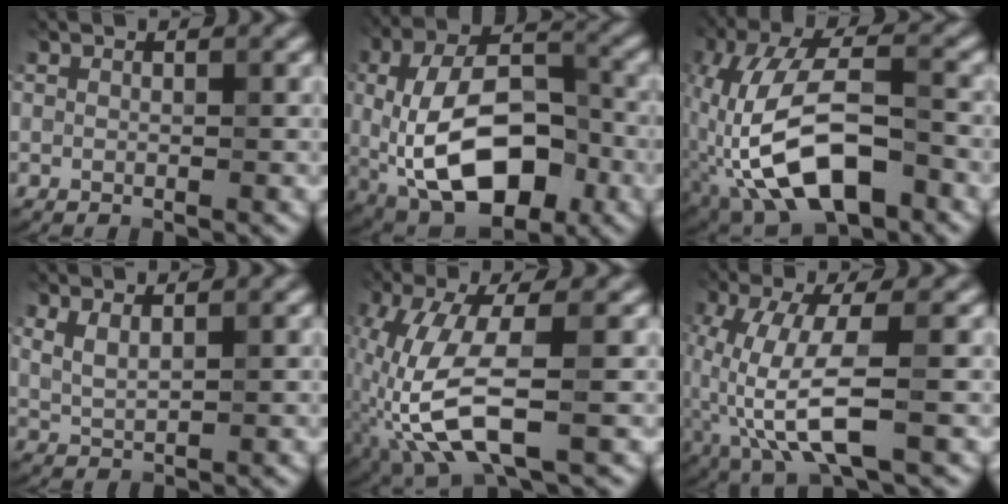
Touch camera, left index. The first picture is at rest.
{"total": 12.9, "force": [-2.5, 7.1, 10.4], "torque": [-0.178, -0.016, -0.043]}
{"total": 12.0, "force": [-4.9, 5.2, 9.7], "torque": [-0.189, 0.007, -0.095]}
{"total": 1.7, "force": [0.7, 0.6, 1.4], "torque": [-0.036, -0.004, 0.017]}
{"total": 8.2, "force": [-3.2, 2.6, 7.1], "torque": [-0.177, -0.002, -0.066]}
{"total": 6.9, "force": [-1.9, 1.9, 6.3], "torque": [-0.146, -0.003, -0.038]}